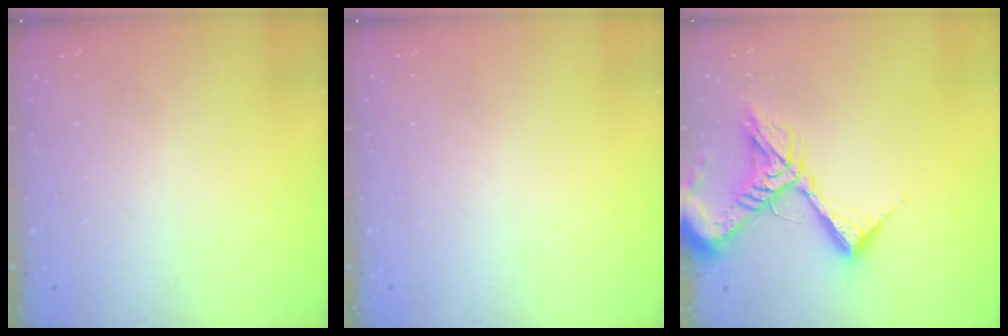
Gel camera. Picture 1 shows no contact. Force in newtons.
{"total": 0.0}
{"total": 14.2, "press": 14.1, "slide": 2.0}